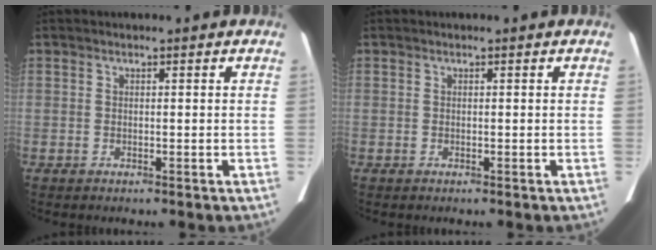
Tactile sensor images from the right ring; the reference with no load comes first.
{"total": 0.0}